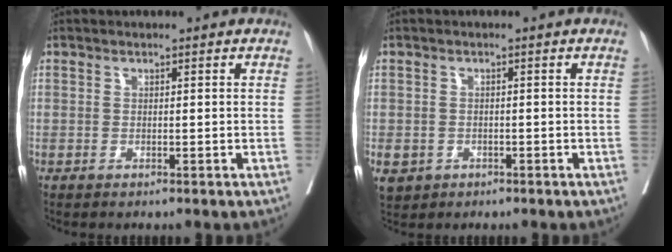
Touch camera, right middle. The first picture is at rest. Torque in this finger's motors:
{"motor_torque": [0.34, -0.31, 0.03, 0.04]}